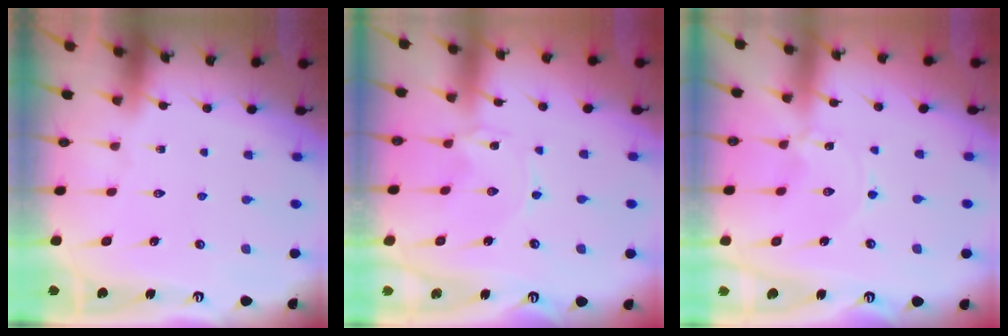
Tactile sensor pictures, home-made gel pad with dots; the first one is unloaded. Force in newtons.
{"total": 0.0}
{"total": 0.0}